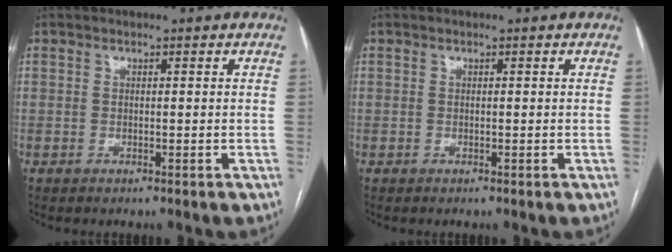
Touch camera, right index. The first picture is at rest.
{"total": 0.0}